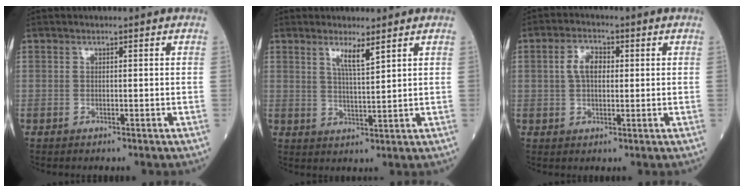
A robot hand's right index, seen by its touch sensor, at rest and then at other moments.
{"total": 3.5, "force": [2.3, -0.1, 2.6], "torque": [-0.051, -0.007, 0.043]}
{"total": 4.4, "force": [0.7, 2.6, 3.4], "torque": [-0.069, 0.013, 0.012]}